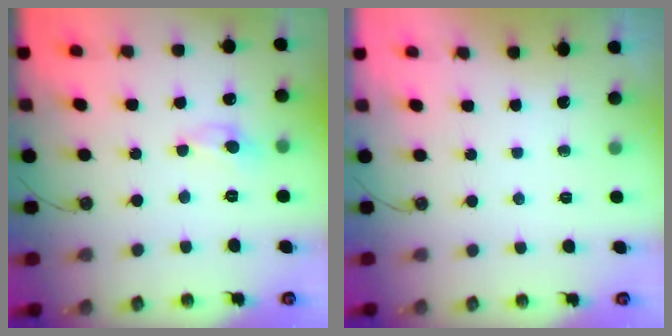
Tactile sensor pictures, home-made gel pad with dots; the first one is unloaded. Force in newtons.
{"total": 0.0}